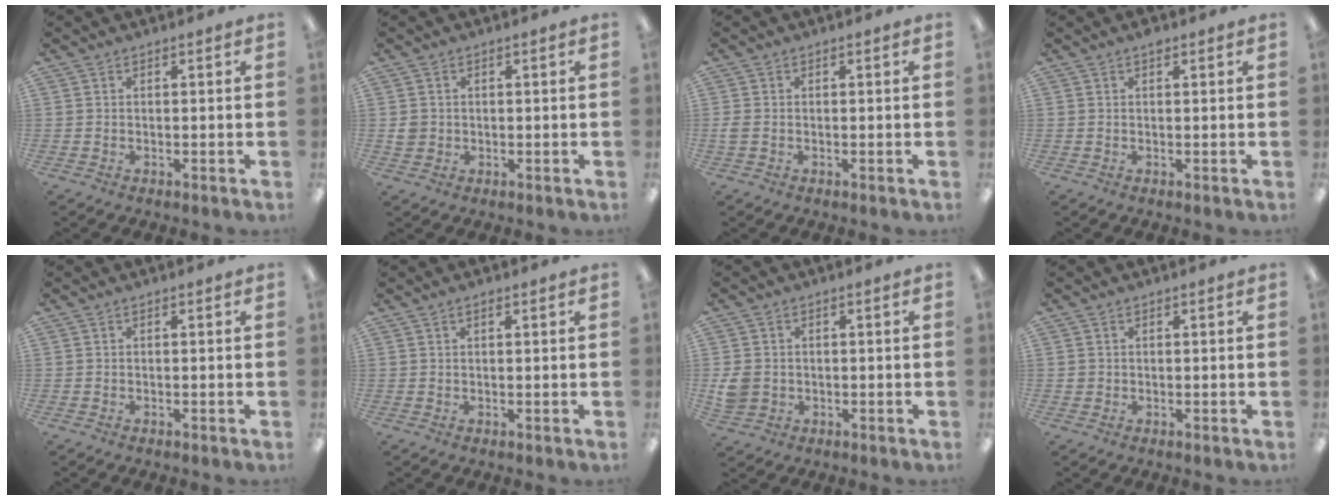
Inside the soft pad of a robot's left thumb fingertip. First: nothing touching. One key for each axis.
{"total": 2.5, "fx": 0.1, "fy": 2.4, "fz": 0.7, "tx": -0.014, "ty": 0.004, "tz": 0.002}
{"total": 1.7, "fx": -0.2, "fy": 1.2, "fz": 1.2, "tx": -0.028, "ty": 0.000, "tz": -0.006}
{"total": 1.0, "fx": 0.7, "fy": 0.4, "fz": 0.6, "tx": -0.005, "ty": -0.002, "tz": 0.011}
{"total": 0.0}
{"total": 0.8, "fx": 0.6, "fy": 0.3, "fz": 0.4, "tx": -0.010, "ty": 0.001, "tz": 0.011}
{"total": 4.5, "fx": 0.0, "fy": 4.1, "fz": 1.9, "tx": -0.034, "ty": 0.004, "tz": 0.002}
{"total": 1.0, "fx": 0.3, "fy": 1.0, "fz": 0.1, "tx": -0.003, "ty": 0.003, "tz": 0.005}